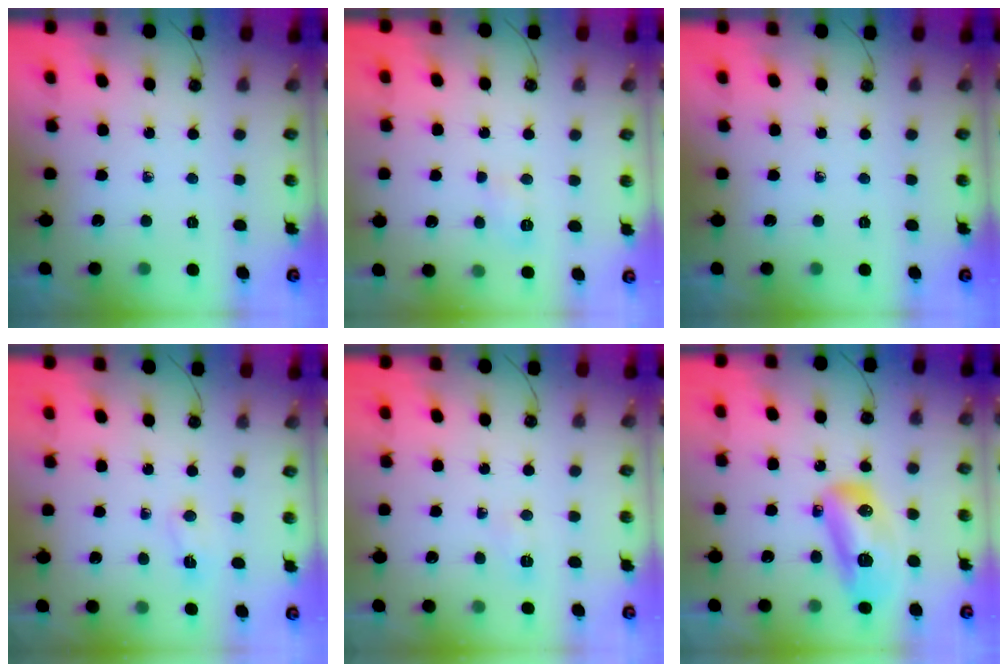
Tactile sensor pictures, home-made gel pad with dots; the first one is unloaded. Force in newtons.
{"total": 4.4, "press": 4.4, "slide": 0.5}
{"total": 0.0}
{"total": 3.1, "press": 3.0, "slide": 0.8}
{"total": 3.1, "press": 2.8, "slide": 1.2}
{"total": 13.9, "press": 13.8, "slide": 1.8}